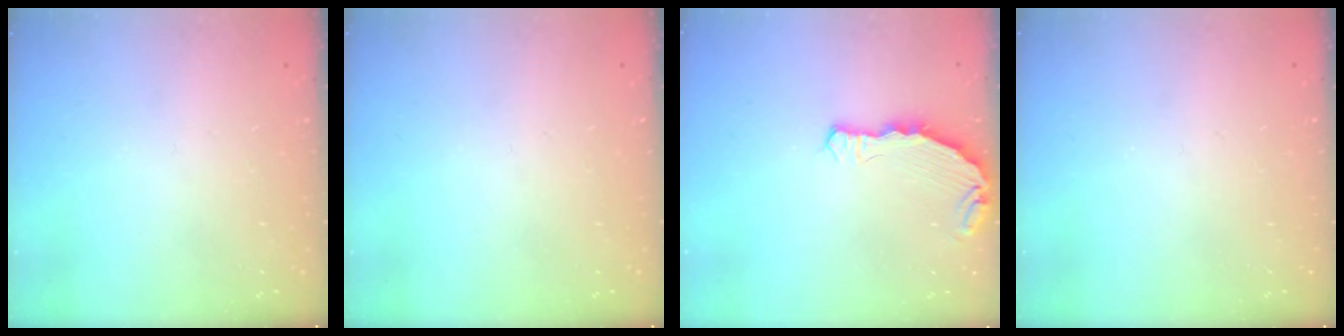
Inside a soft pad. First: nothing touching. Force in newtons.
{"total": 0.0}
{"total": 7.4, "press": 5.3, "slide": 5.1}
{"total": 0.0}